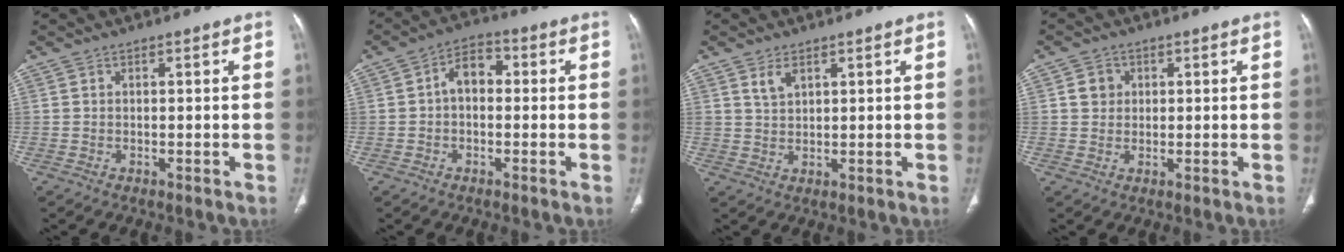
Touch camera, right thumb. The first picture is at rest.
{"total": 5.6, "force": [0.0, 3.9, 4.1], "torque": [-0.047, 0.023, -0.014]}
{"total": 3.0, "force": [1.8, 1.6, 1.8], "torque": [-0.030, -0.009, 0.040]}
{"total": 3.1, "force": [0.8, 2.8, 1.1], "torque": [-0.004, 0.000, 0.013]}